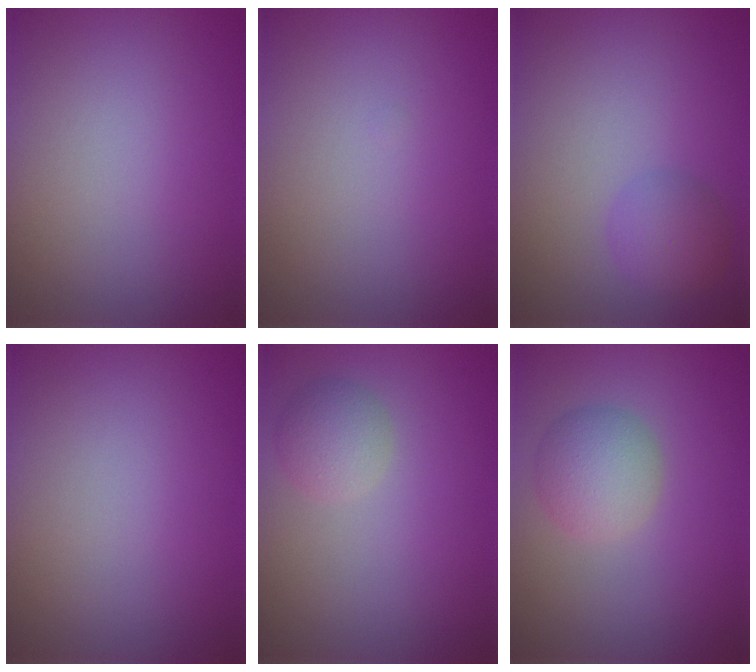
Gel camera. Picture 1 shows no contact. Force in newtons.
{"total": 0.0}
{"total": 2.5, "press": 2.5, "slide": 0.1}
{"total": 0.0}
{"total": 2.3, "press": 2.3, "slide": 0.2}
{"total": 3.5, "press": 3.5, "slide": 0.3}